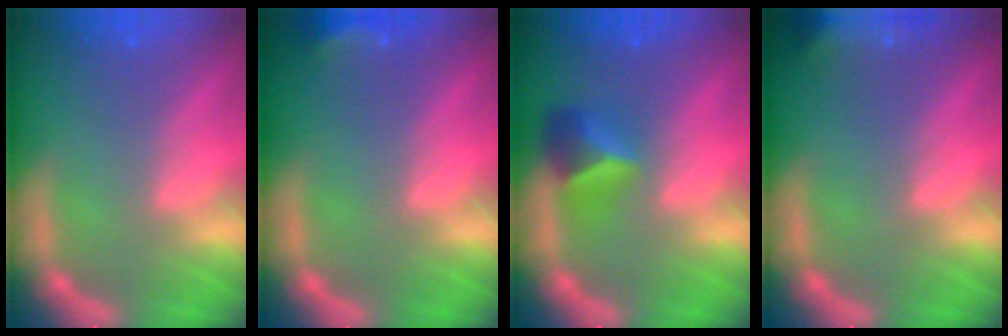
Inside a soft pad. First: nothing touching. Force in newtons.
{"total": 3.0}
{"total": 3.4}
{"total": 8.5}